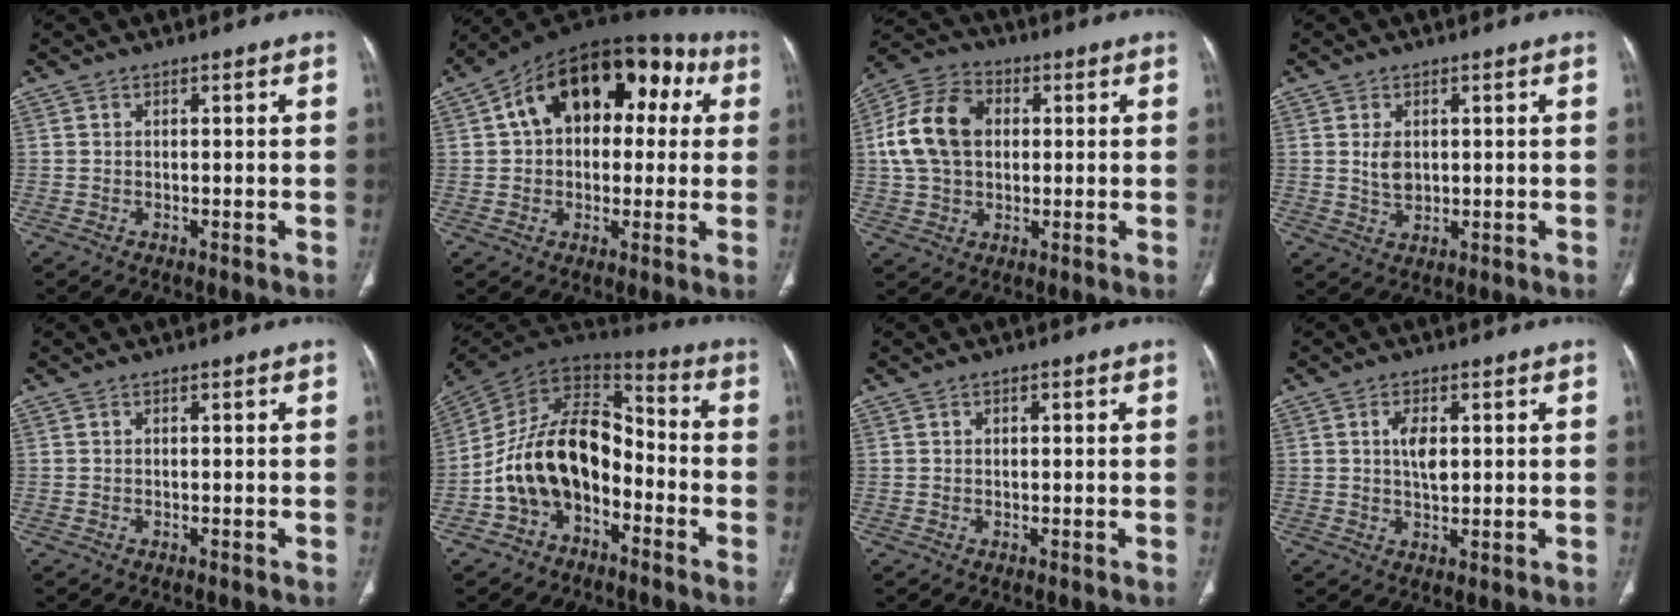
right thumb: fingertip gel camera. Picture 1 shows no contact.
{"total": 20.9, "force": [5.4, 12.9, 15.5], "torque": [-0.194, 0.048, 0.071]}
{"total": 13.8, "force": [1.8, 9.9, 9.4], "torque": [-0.169, 0.021, 0.026]}
{"total": 3.8, "force": [0.6, 2.6, 2.7], "torque": [-0.042, -0.008, 0.019]}
{"total": 0.0}
{"total": 17.6, "force": [-5.5, 11.5, 12.1], "torque": [-0.188, 0.078, -0.102]}
{"total": 0.8, "force": [0.3, 0.5, 0.6], "torque": [-0.005, 0.000, 0.003]}
{"total": 4.8, "force": [1.0, 2.3, 4.1], "torque": [-0.065, -0.009, 0.017]}